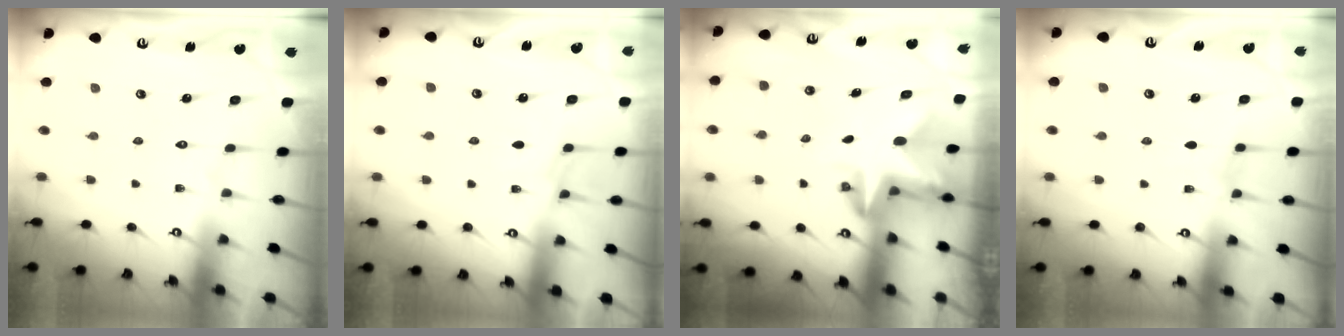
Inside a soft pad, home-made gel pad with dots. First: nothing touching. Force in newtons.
{"total": 3.4, "press": 3.4, "slide": 0.5}
{"total": 3.4, "press": 3.4, "slide": 0.3}
{"total": 2.1, "press": 2.1, "slide": 0.3}